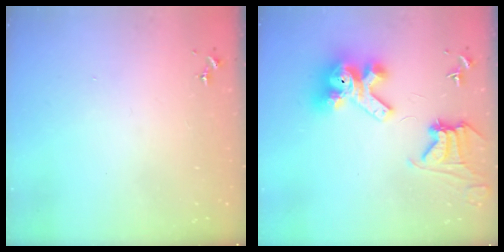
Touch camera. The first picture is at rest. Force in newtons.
{"total": 15.1, "press": 15.0, "slide": 1.7}